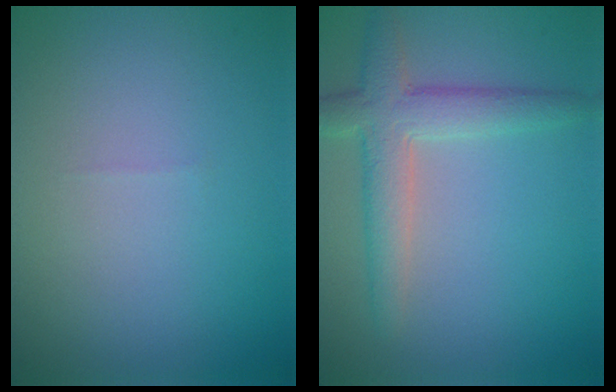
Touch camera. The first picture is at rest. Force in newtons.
{"total": 4.4, "press": 4.4, "slide": 0.3}